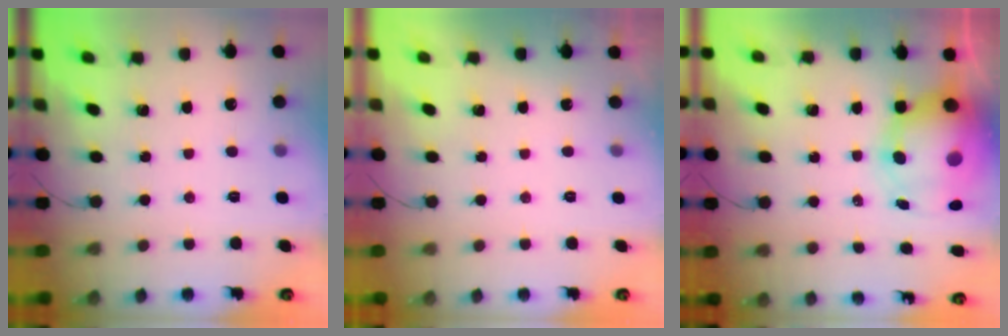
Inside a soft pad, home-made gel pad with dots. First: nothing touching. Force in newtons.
{"total": 0.0}
{"total": 13.7, "press": 13.3, "slide": 3.3}